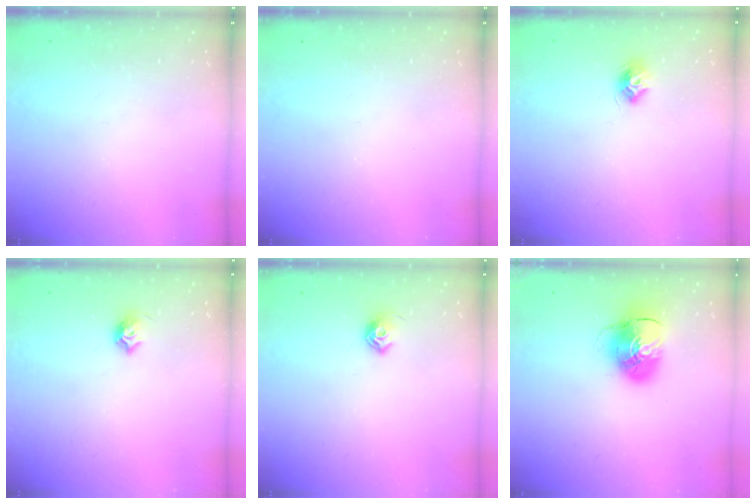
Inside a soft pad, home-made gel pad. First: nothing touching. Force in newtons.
{"total": 0.0}
{"total": 8.4, "press": 8.3, "slide": 0.7}
{"total": 6.8, "press": 6.8, "slide": 1.0}
{"total": 7.2, "press": 7.1, "slide": 0.9}
{"total": 10.2, "press": 10.1, "slide": 1.3}